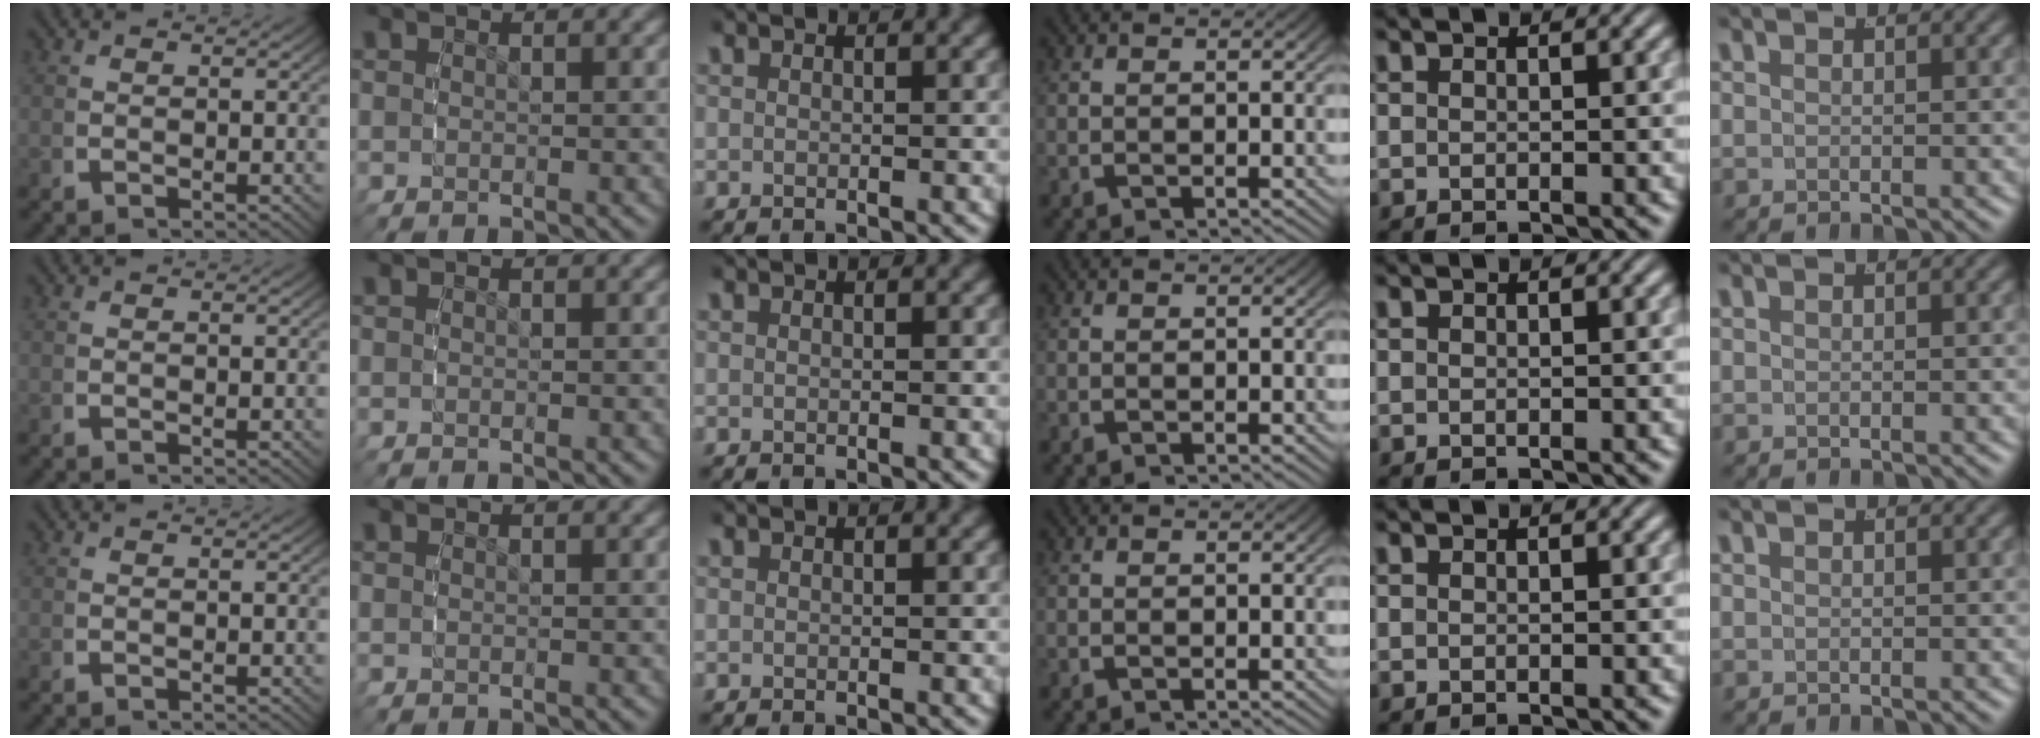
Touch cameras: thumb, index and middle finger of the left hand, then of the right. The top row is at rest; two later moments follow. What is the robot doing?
{"motion": "reach", "object": "scarf"}